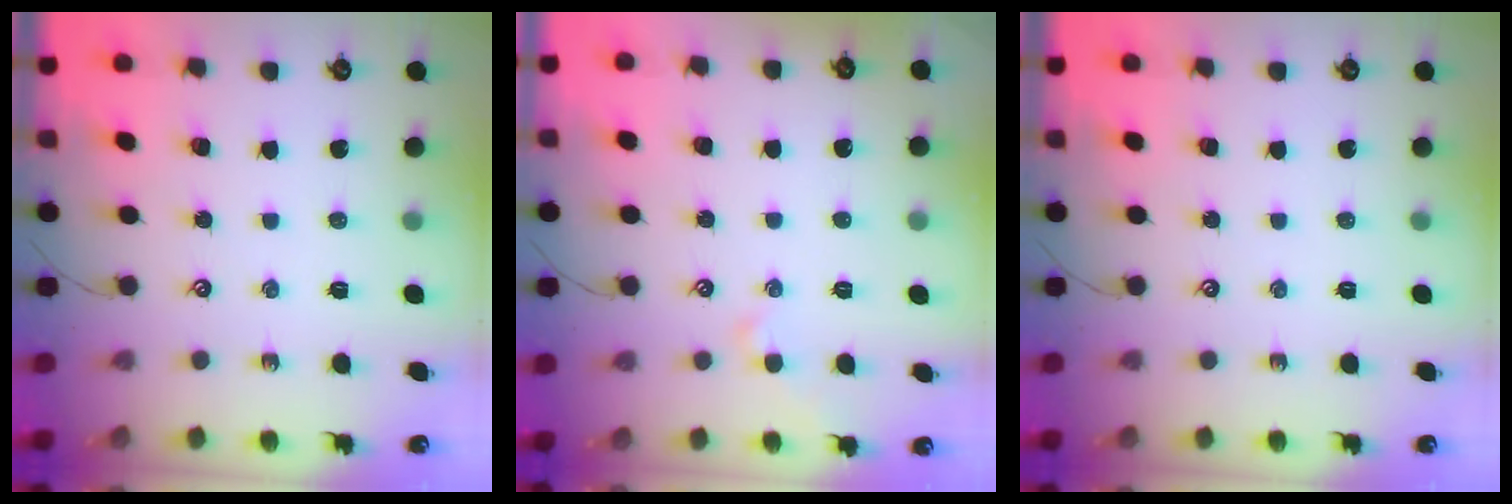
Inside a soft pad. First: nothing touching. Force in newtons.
{"total": 2.0, "press": 2.0, "slide": 0.4}
{"total": 0.0}